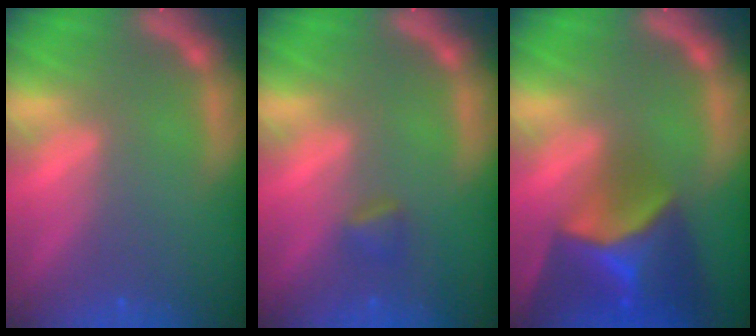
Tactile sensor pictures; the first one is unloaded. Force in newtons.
{"total": 1.4}
{"total": 9.9}